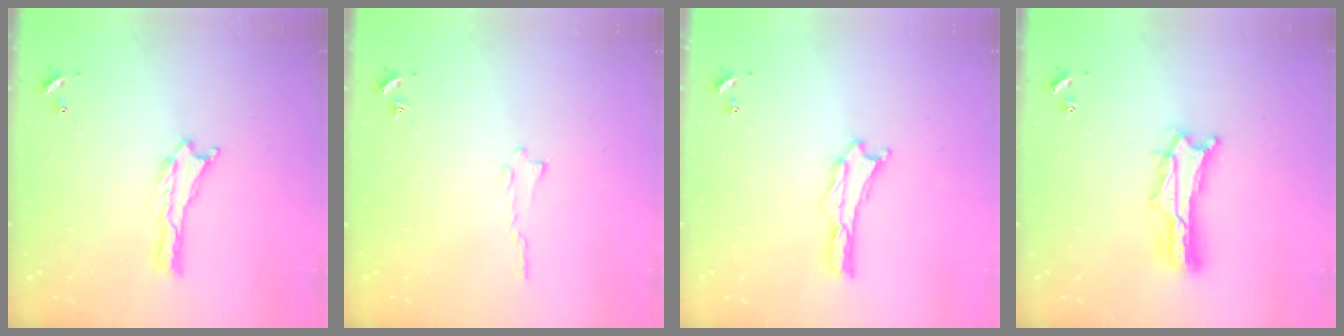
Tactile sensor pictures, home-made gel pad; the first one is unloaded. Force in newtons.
{"total": 0.0}
{"total": 0.5, "press": 0.5, "slide": 0.2}
{"total": 5.0, "press": 5.0, "slide": 0.6}